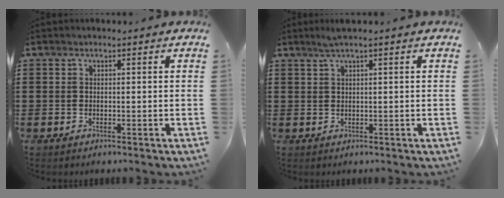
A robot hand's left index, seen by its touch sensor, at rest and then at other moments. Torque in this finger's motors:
{"motor_torque": [1.02, -1.12, 0.19, 0.07]}